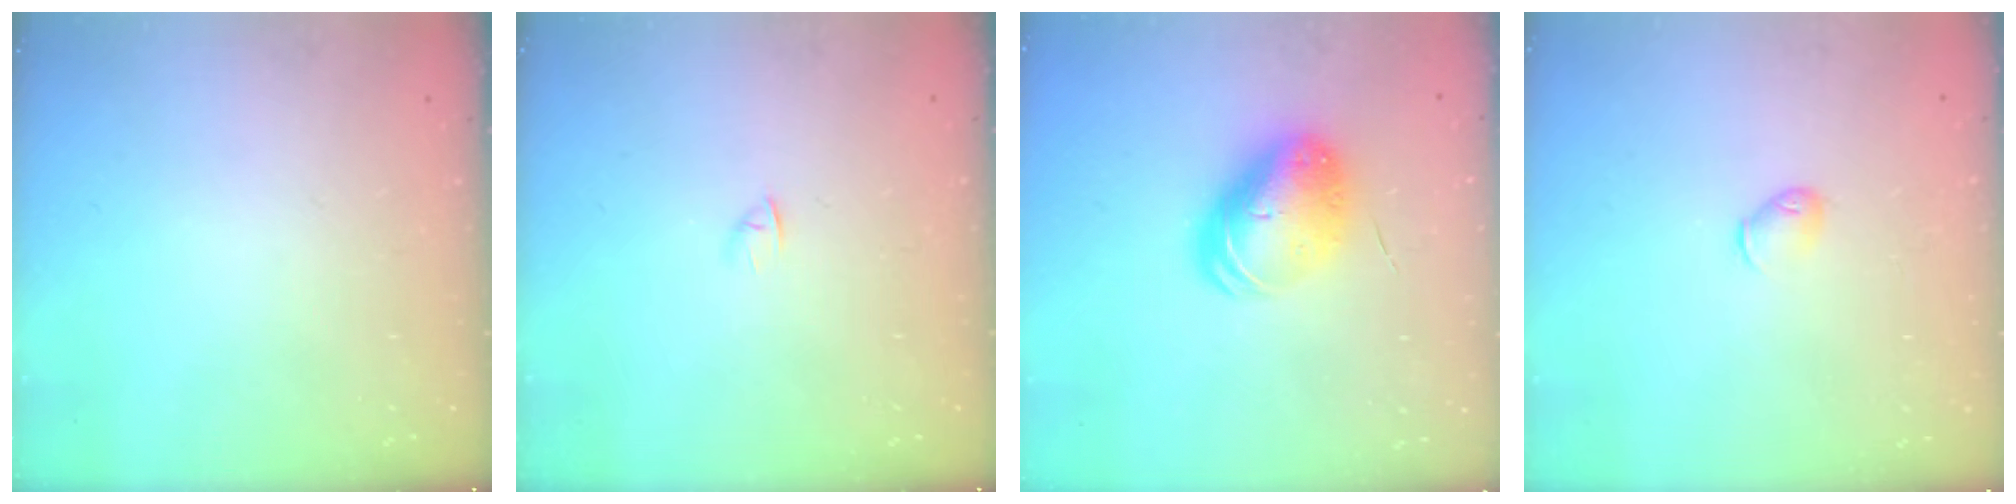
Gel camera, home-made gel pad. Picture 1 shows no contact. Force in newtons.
{"total": 2.4, "press": 2.3, "slide": 0.7}
{"total": 11.4, "press": 11.2, "slide": 2.2}
{"total": 3.9, "press": 3.8, "slide": 0.7}